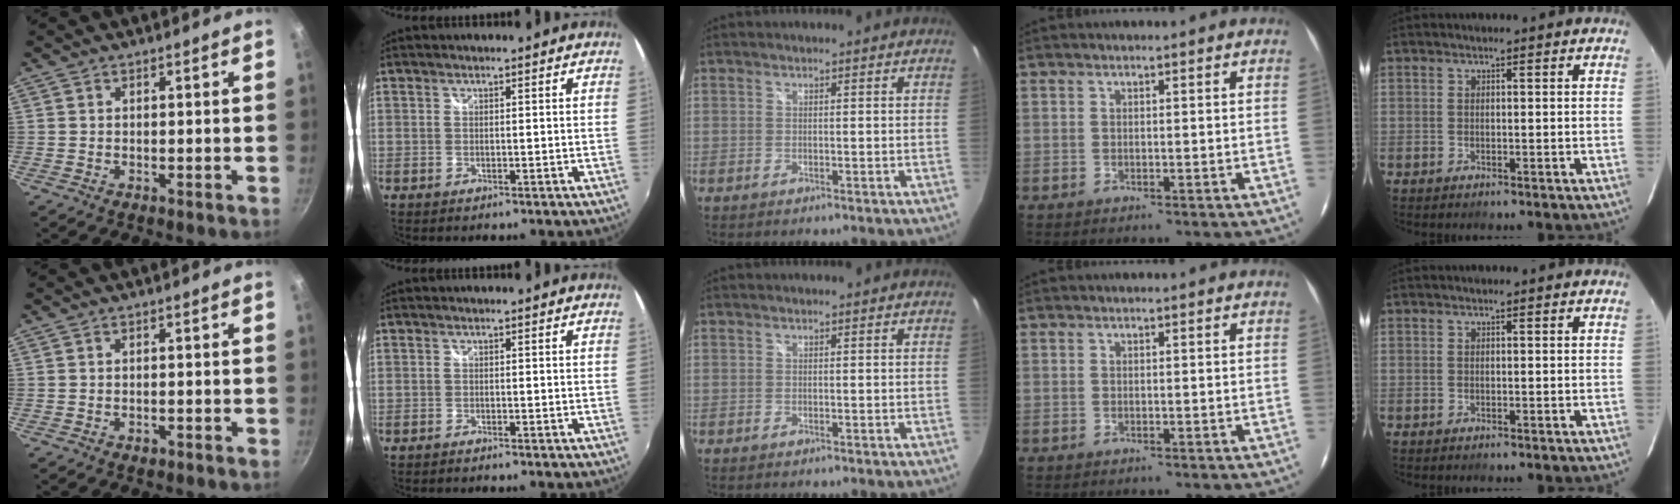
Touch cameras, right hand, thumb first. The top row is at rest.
{"thumb": {"total": 1.0, "force": [-0.7, 0.5, 0.6], "torque": [-0.013, 0.003, -0.009]}, "index": {"total": 0.8, "force": [-0.8, 0.1, 0.1], "torque": [-0.004, -0.005, -0.016]}}